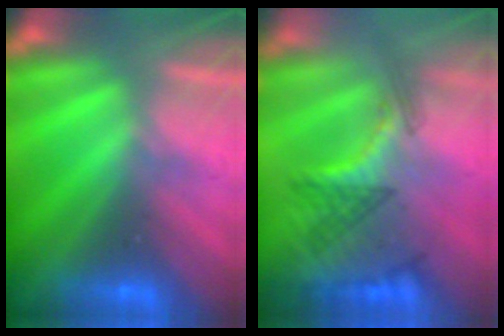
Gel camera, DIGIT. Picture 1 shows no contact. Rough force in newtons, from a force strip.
{"total": 2.9}